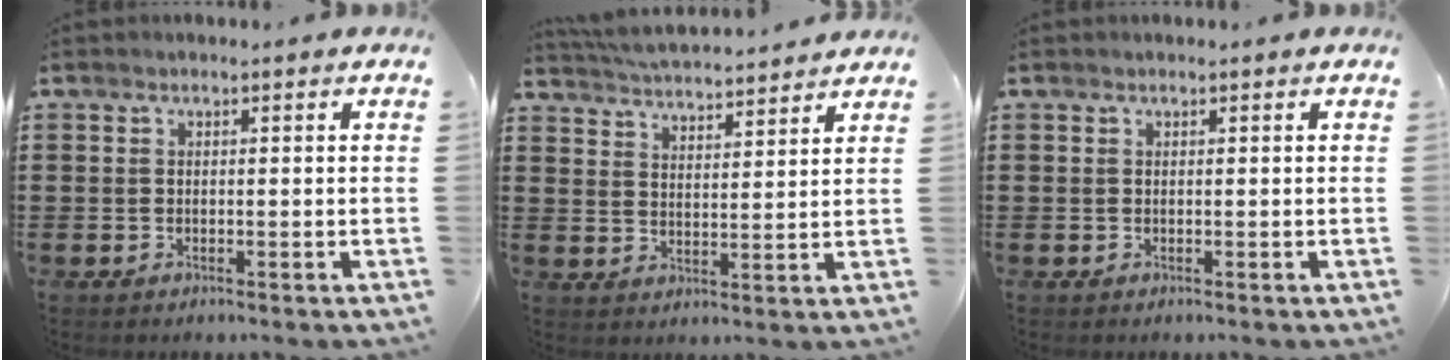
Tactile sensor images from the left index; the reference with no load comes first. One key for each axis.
{"total": 4.7, "fx": 4.6, "fy": -0.1, "fz": 0.5, "tx": -0.028, "ty": -0.026, "tz": 0.081}
{"total": 0.0}